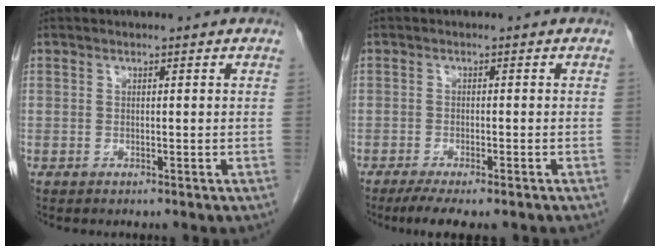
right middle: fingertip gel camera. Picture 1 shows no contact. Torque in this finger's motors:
{"motor_torque": [0.14, -0.10, 0.02, 0.03]}